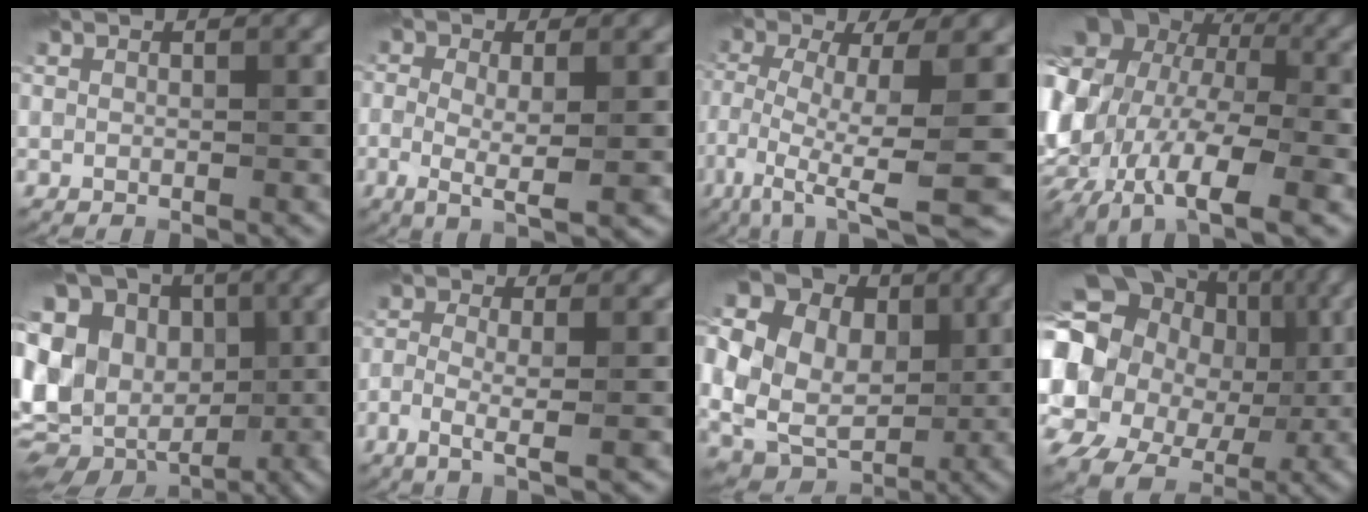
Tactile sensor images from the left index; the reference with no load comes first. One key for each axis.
{"total": 4.7, "fx": -0.6, "fy": 1.4, "fz": 4.5, "tx": -0.083, "ty": -0.003, "tz": -0.009}
{"total": 11.2, "fx": -4.9, "fy": 2.5, "fz": 9.7, "tx": -0.182, "ty": -0.010, "tz": -0.082}
{"total": 17.0, "fx": 0.1, "fy": 11.1, "fz": 12.8, "tx": -0.233, "ty": -0.021, "tz": 0.043}
{"total": 19.6, "fx": 1.1, "fy": 15.9, "fz": 11.4, "tx": -0.251, "ty": 0.055, "tz": -0.014}
{"total": 3.6, "fx": -1.1, "fy": 0.5, "fz": 3.3, "tx": -0.067, "ty": 0.004, "tz": -0.022}
{"total": 22.0, "fx": 5.6, "fy": 18.4, "fz": 10.5, "tx": -0.244, "ty": 0.048, "tz": 0.055}
{"total": 18.7, "fx": 3.2, "fy": 15.8, "fz": 9.6, "tx": -0.205, "ty": 0.037, "tz": 0.039}